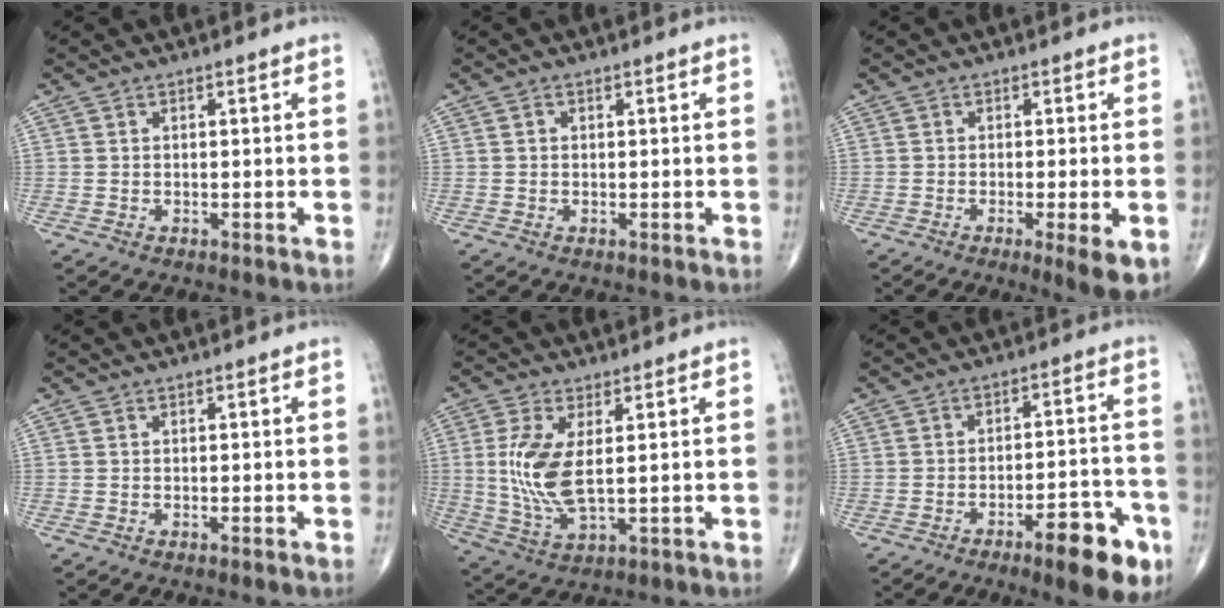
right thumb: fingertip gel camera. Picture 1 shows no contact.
{"total": 0.6, "force": [0.1, 0.5, 0.3], "torque": [-0.002, 0.004, 0.003]}
{"total": 6.3, "force": [-2.1, 1.0, 5.9], "torque": [-0.084, -0.013, -0.028]}
{"total": 0.5, "force": [-0.1, 0.0, 0.5], "torque": [-0.009, -0.002, -0.001]}
{"total": 10.1, "force": [1.3, 4.0, 9.1], "torque": [-0.205, -0.014, 0.034]}
{"total": 12.3, "force": [-6.5, 3.7, 9.8], "torque": [-0.111, 0.037, -0.086]}